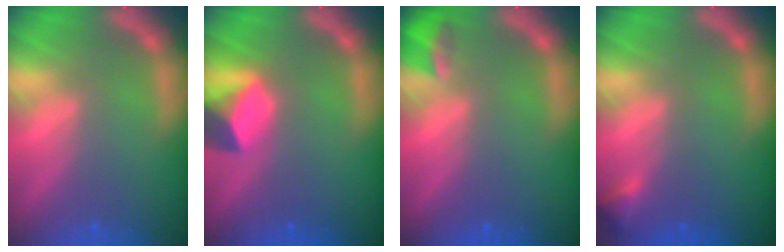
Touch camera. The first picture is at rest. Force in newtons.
{"total": 4.4}
{"total": 2.4}
{"total": 1.4}